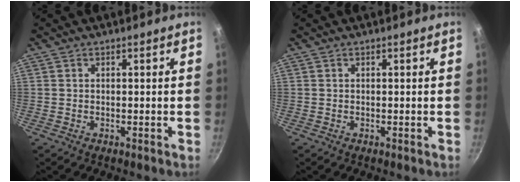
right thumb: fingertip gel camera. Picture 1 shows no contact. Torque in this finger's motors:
{"motor_torque": [-0.15, 0.13, -0.02, -0.01, 0.01]}